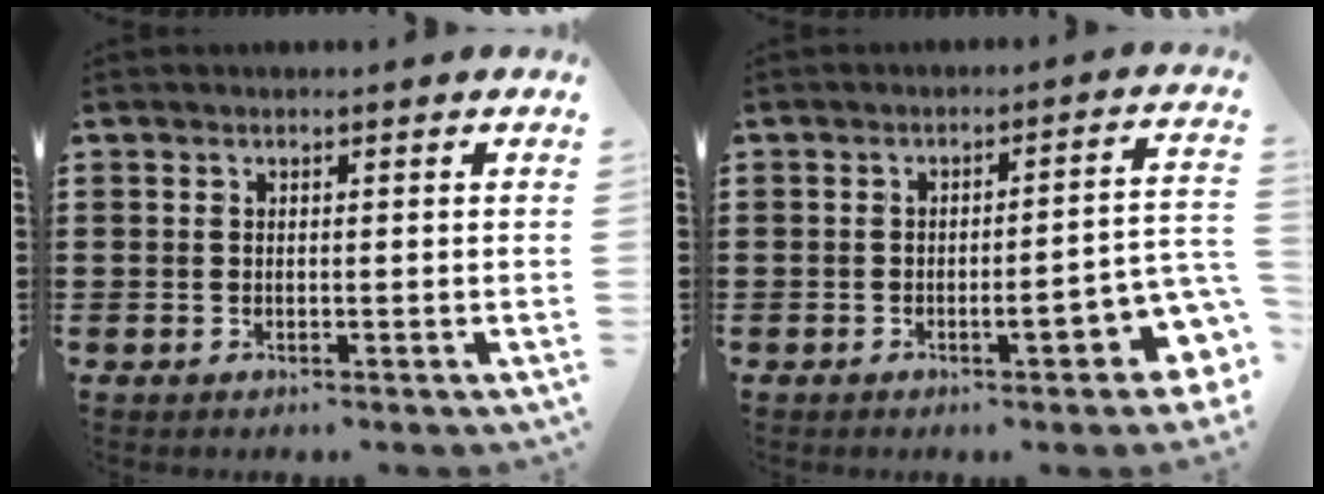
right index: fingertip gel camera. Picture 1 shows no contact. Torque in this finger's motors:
{"motor_torque": [0.40, -0.07, 0.22, 0.06]}